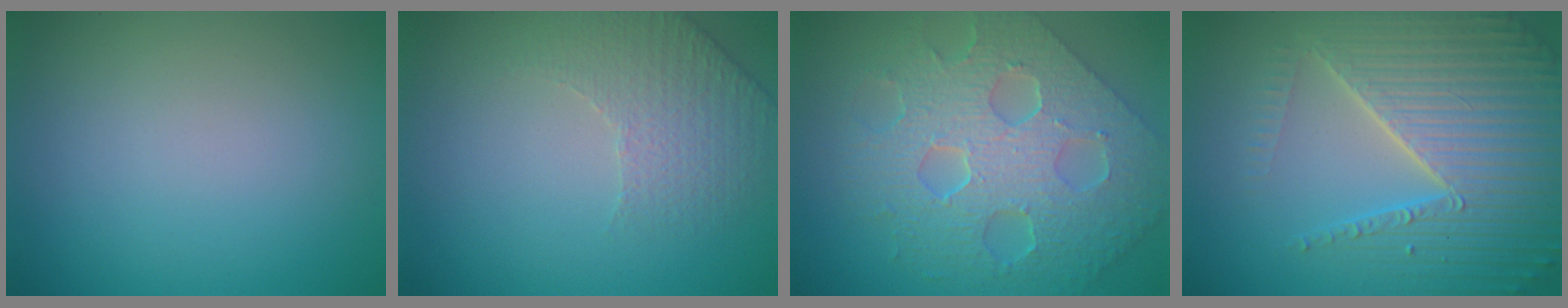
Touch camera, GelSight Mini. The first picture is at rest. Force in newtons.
{"total": 1.9, "press": 1.6, "slide": 1.0}
{"total": 8.9, "press": 6.4, "slide": 6.2}
{"total": 7.0, "press": 6.8, "slide": 1.7}